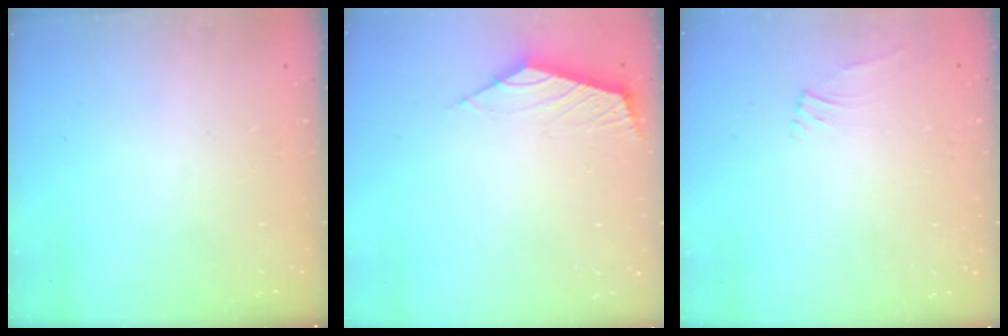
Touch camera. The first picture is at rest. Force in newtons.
{"total": 2.6, "press": 2.5, "slide": 0.6}
{"total": 0.6, "press": 0.5, "slide": 0.4}